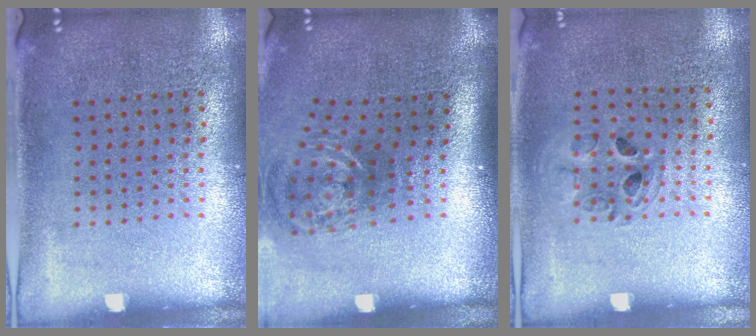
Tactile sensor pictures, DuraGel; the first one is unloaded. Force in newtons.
{"total": 1.8, "press": 1.2, "slide": 1.3}
{"total": 1.0, "press": 1.0, "slide": 0.1}